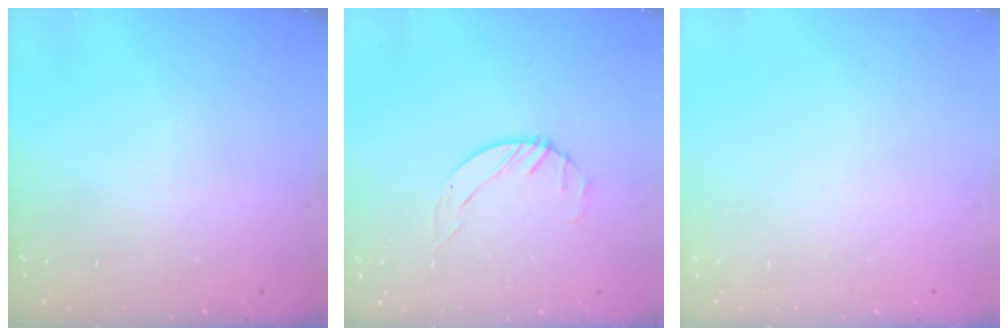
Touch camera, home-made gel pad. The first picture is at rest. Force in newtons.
{"total": 2.1, "press": 2.0, "slide": 0.3}
{"total": 0.0}